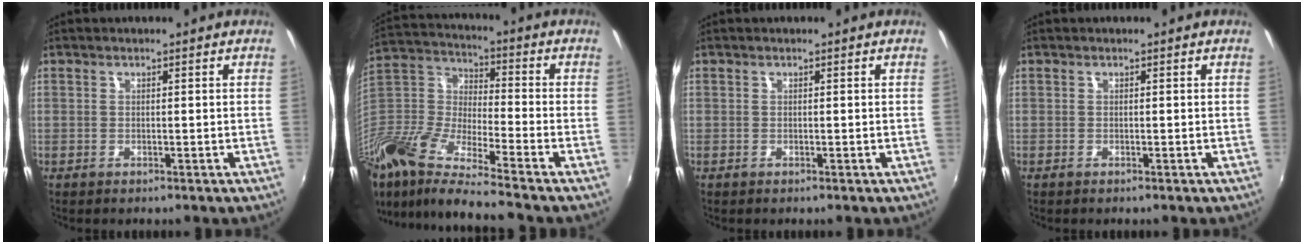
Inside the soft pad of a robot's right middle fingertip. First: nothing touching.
{"total": 21.5, "force": [-16.0, 3.6, 13.8], "torque": [-0.269, -0.033, -0.316]}
{"total": 0.0}
{"total": 0.0}